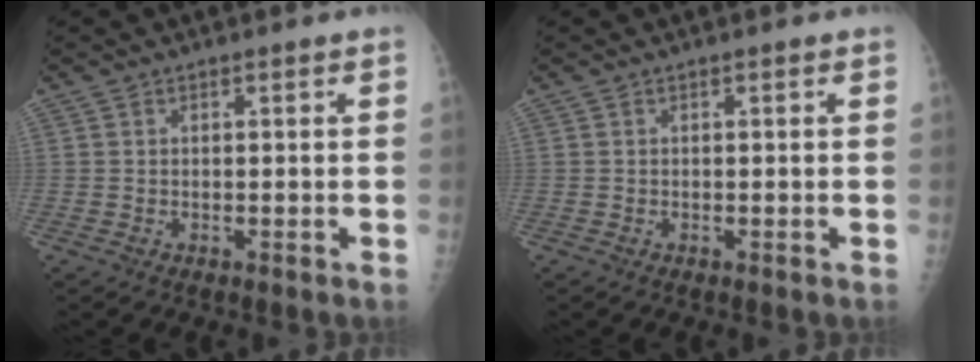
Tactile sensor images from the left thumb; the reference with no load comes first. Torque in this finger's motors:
{"motor_torque": [0.41, 0.31, 0.18, -0.05, 0.00]}